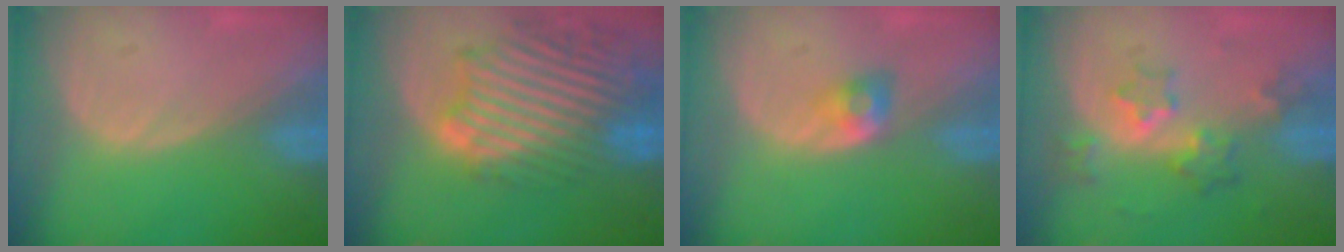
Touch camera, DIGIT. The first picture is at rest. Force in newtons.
{"total": 13.6, "press": 11.7, "slide": 6.8}
{"total": 2.8, "press": 2.4, "slide": 1.4}
{"total": 6.2, "press": 5.4, "slide": 3.0}